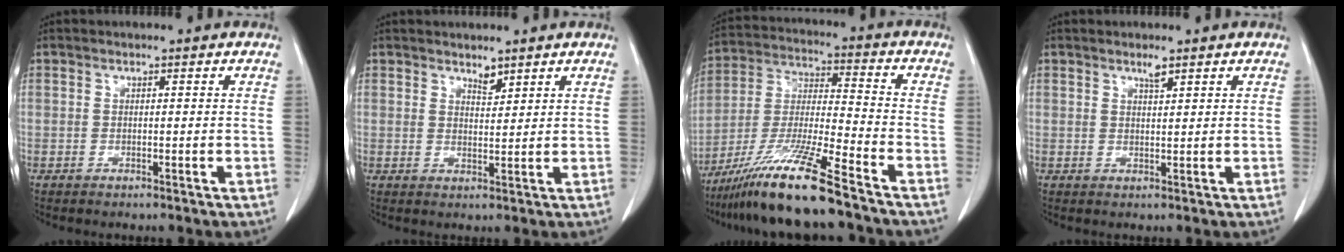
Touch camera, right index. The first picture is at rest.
{"total": 1.9, "force": [1.6, 0.5, 0.7], "torque": [-0.011, -0.007, 0.029]}
{"total": 14.5, "force": [-10.7, -0.6, 9.7], "torque": [-0.197, -0.026, -0.200]}
{"total": 1.4, "force": [1.1, 0.1, 0.9], "torque": [-0.018, -0.001, 0.020]}